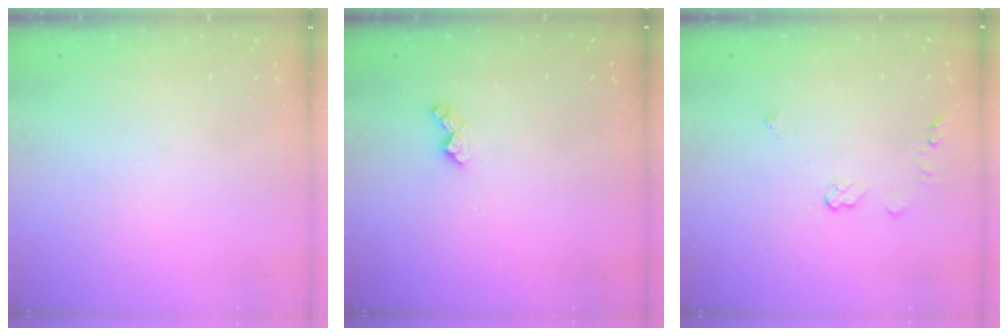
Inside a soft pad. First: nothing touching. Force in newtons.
{"total": 5.9, "press": 5.9, "slide": 0.6}
{"total": 4.8, "press": 4.8, "slide": 0.7}